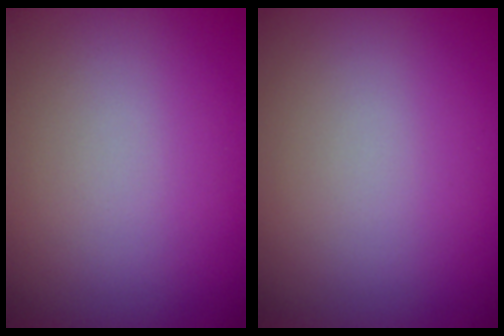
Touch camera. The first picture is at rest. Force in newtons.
{"total": 0.0}